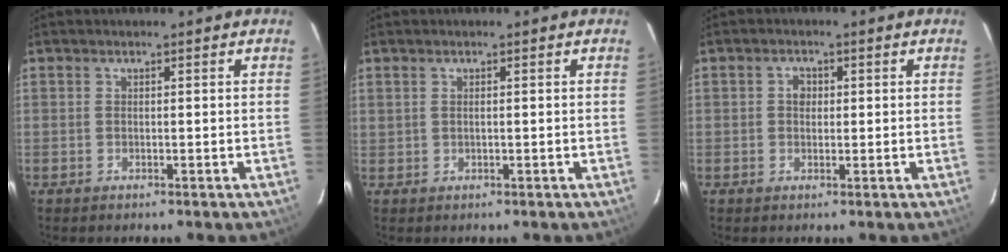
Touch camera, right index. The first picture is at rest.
{"total": 0.7, "force": [0.2, 0.2, 0.6], "torque": [-0.013, 0.003, 0.004]}
{"total": 2.0, "force": [0.2, 1.8, 0.9], "torque": [-0.014, 0.007, 0.002]}